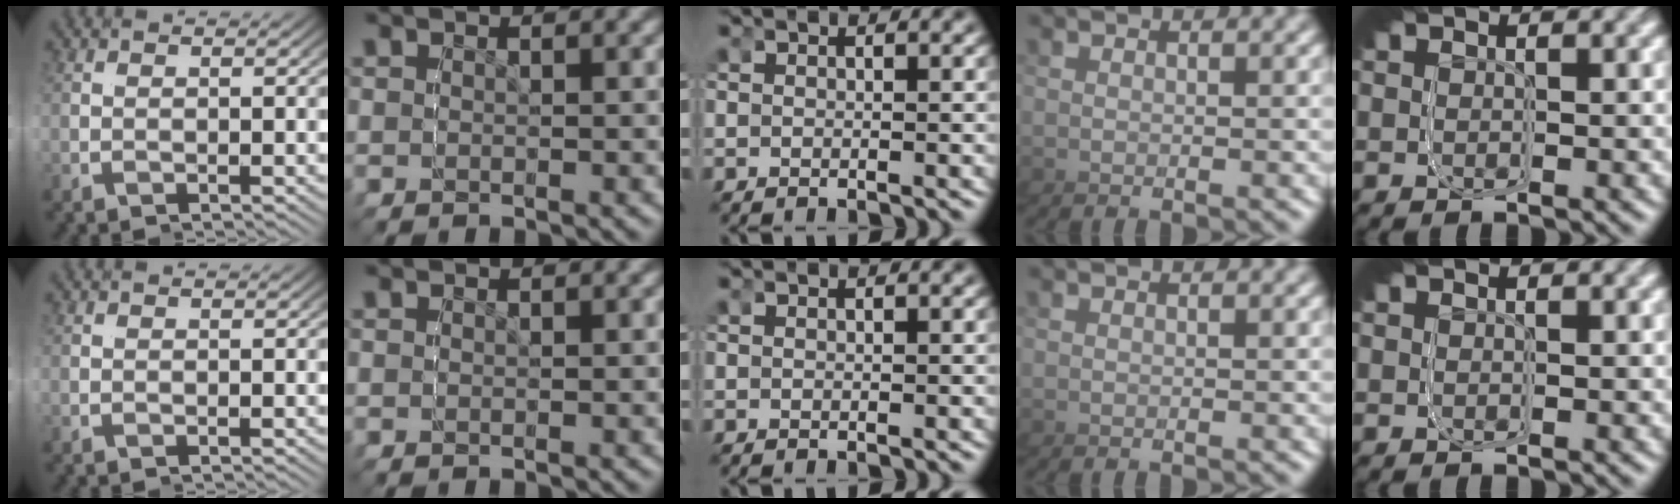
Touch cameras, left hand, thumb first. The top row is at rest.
{}